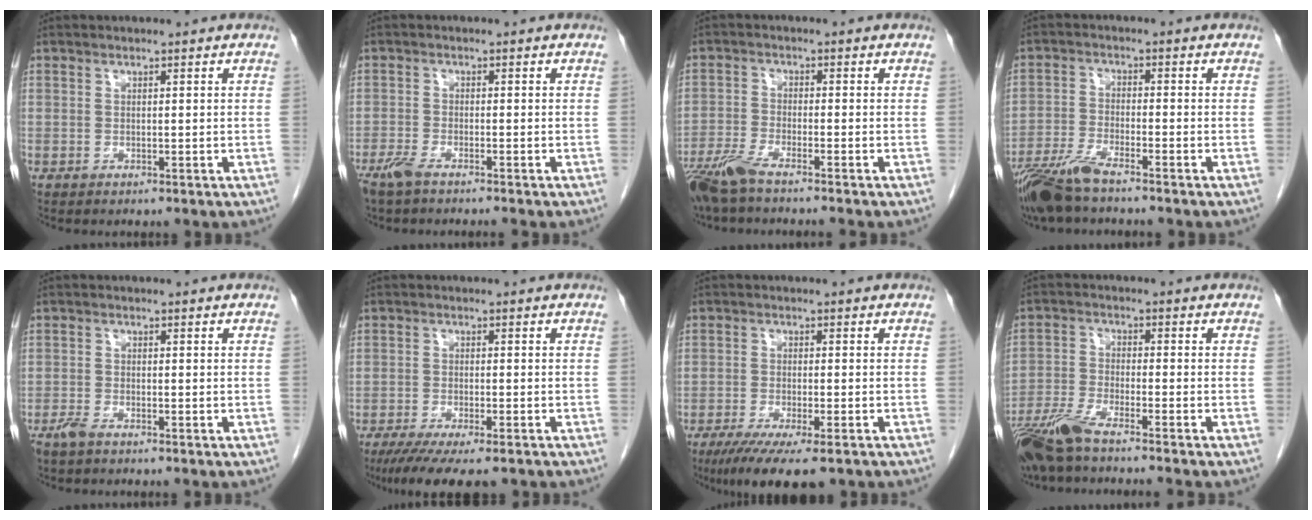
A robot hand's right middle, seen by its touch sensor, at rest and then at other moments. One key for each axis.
{"total": 3.5, "fx": -2.8, "fy": 0.2, "fz": 2.1, "tx": -0.042, "ty": -0.007, "tz": -0.054}
{"total": 6.3, "fx": -5.2, "fy": -0.1, "fz": 3.7, "tx": -0.071, "ty": -0.019, "tz": -0.099}
{"total": 6.8, "fx": -5.6, "fy": -0.3, "fz": 3.8, "tx": -0.081, "ty": -0.026, "tz": -0.112}
{"total": 1.9, "fx": -1.5, "fy": 0.3, "fz": 1.1, "tx": -0.029, "ty": -0.003, "tz": -0.032}
{"total": 10.5, "fx": -8.2, "fy": 1.8, "fz": 6.3, "tx": -0.089, "ty": -0.018, "tz": -0.125}
{"total": 10.1, "fx": -7.2, "fy": 1.6, "fz": 6.9, "tx": -0.102, "ty": -0.021, "tz": -0.111}
{"total": 8.7, "fx": -7.2, "fy": -0.4, "fz": 4.9, "tx": -0.088, "ty": -0.030, "tz": -0.134}